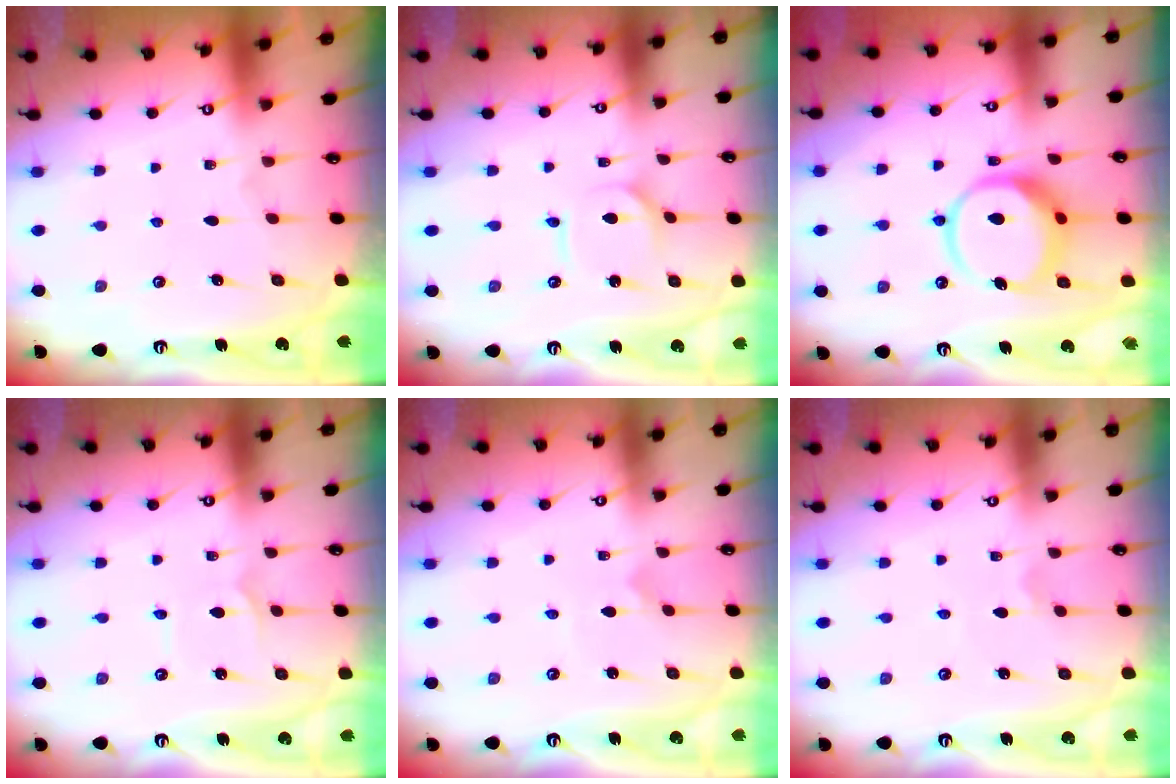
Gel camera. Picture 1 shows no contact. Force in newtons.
{"total": 2.4, "press": 2.3, "slide": 0.2}
{"total": 12.7, "press": 12.6, "slide": 1.6}
{"total": 1.7, "press": 1.7, "slide": 0.1}
{"total": 0.9, "press": 0.9, "slide": 0.1}
{"total": 1.2, "press": 1.1, "slide": 0.2}